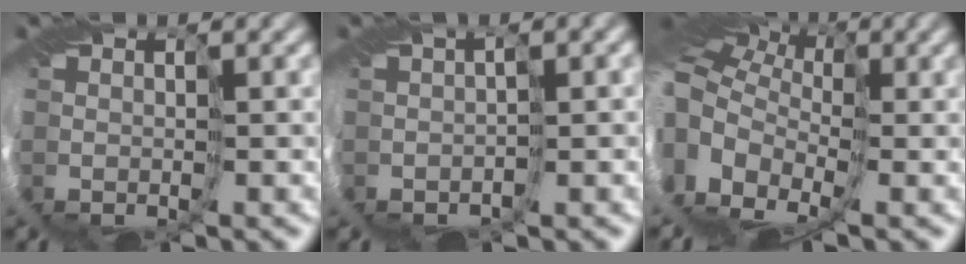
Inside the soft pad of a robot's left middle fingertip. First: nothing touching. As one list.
[{"total": 2.2, "force": [-0.8, 1.0, 1.8], "torque": [-0.022, 0.012, -0.002]}, {"total": 14.0, "force": [1.1, 9.6, 10.1], "torque": [-0.221, 0.030, -0.009]}]